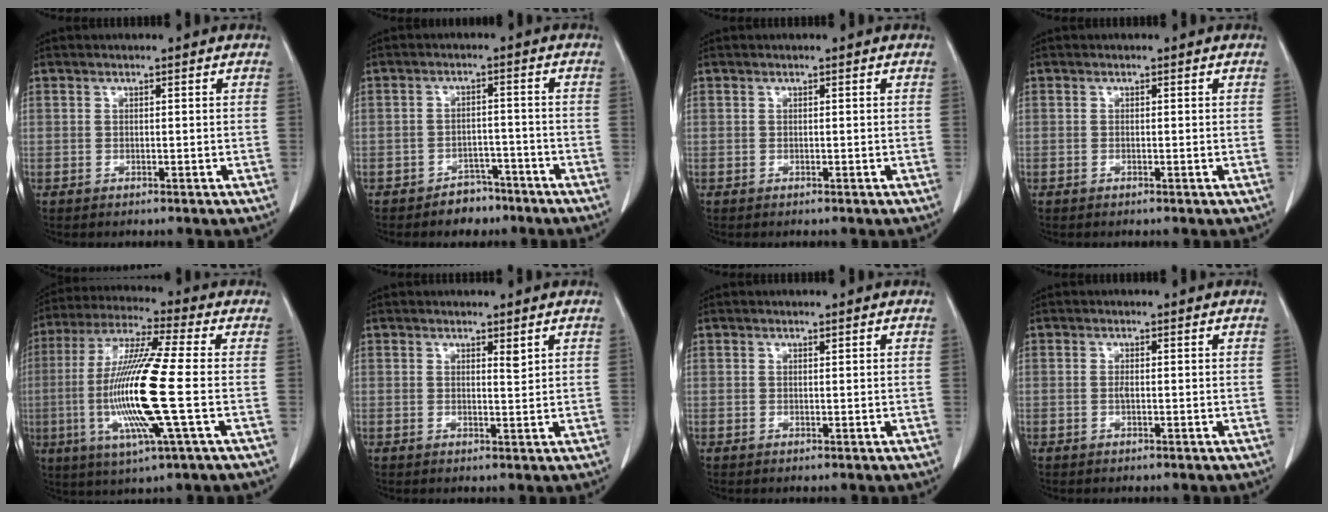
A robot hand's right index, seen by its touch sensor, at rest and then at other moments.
{"total": 4.1, "force": [-3.0, 2.6, 1.0], "torque": [-0.011, 0.011, -0.042]}
{"total": 0.0}
{"total": 0.0}
{"total": 16.4, "force": [-2.6, -0.1, 16.2], "torque": [-0.333, -0.013, -0.059]}
{"total": 1.2, "force": [0.9, 0.2, 0.8], "torque": [-0.013, -0.008, 0.013]}
{"total": 0.0}
{"total": 0.6, "force": [-0.1, 0.1, 0.6], "torque": [-0.014, -0.001, -0.003]}